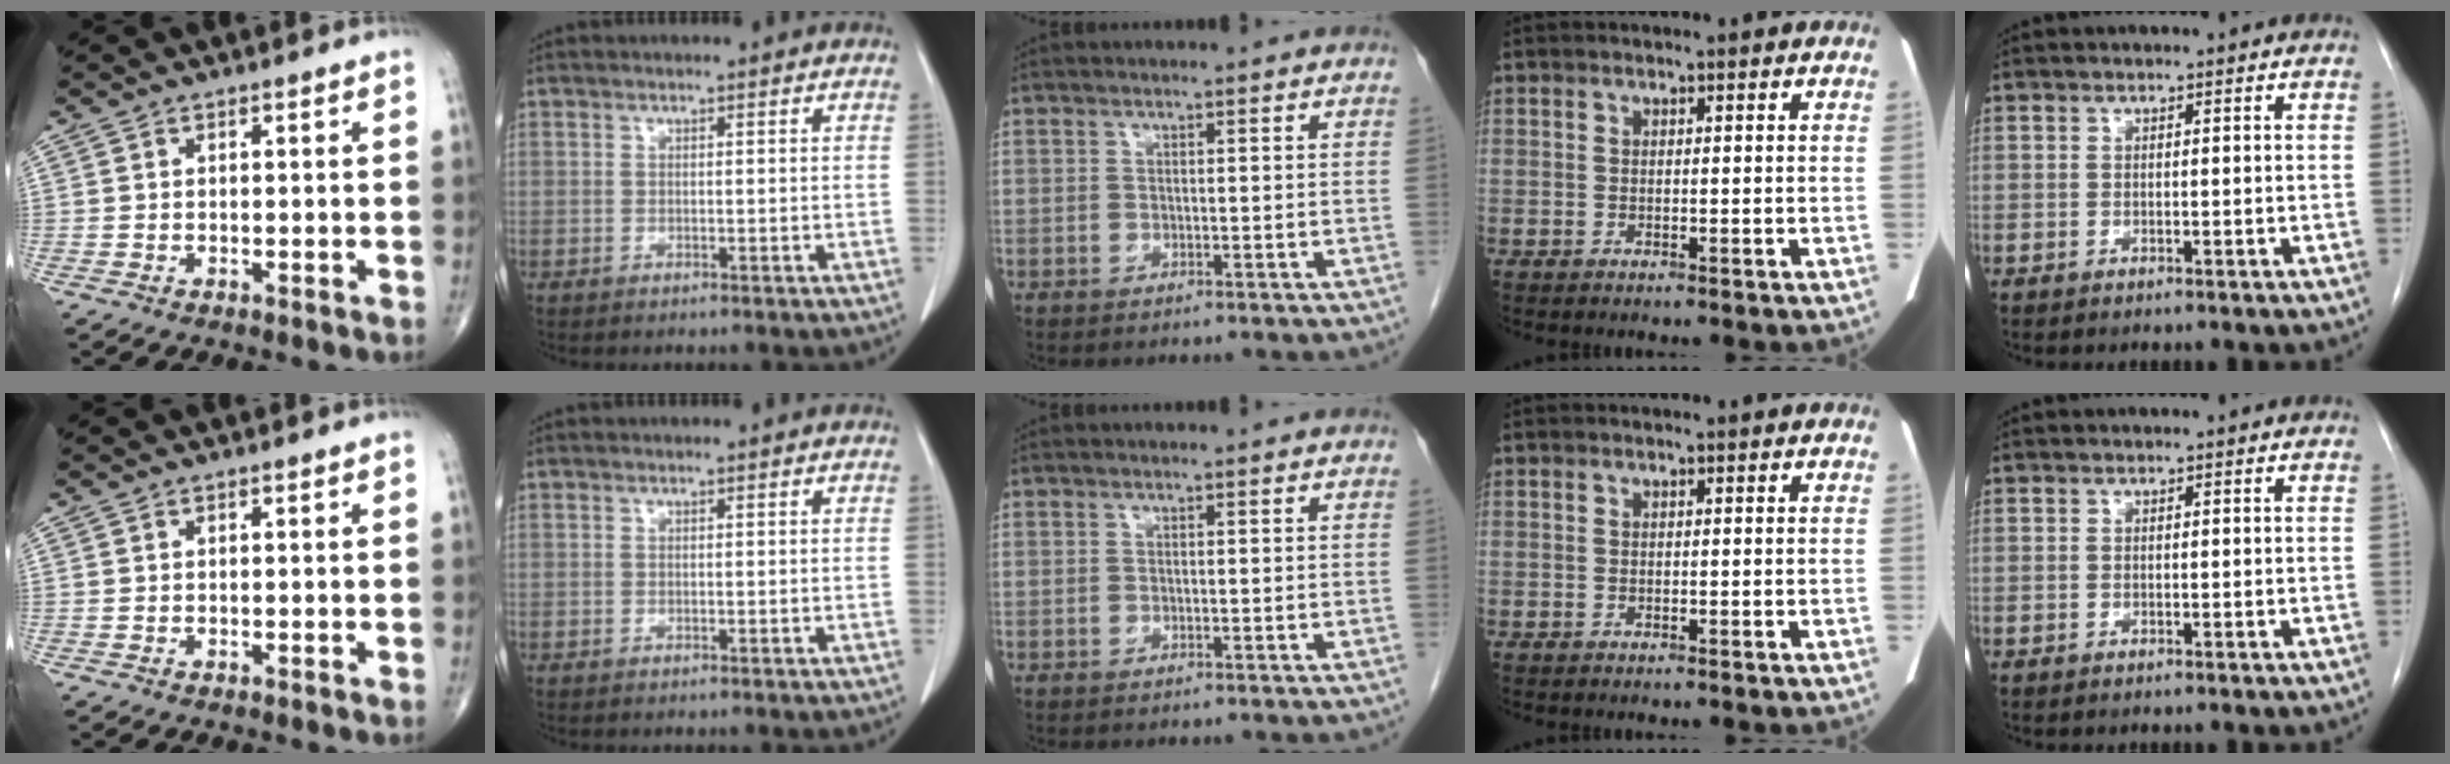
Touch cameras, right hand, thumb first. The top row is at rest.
{}